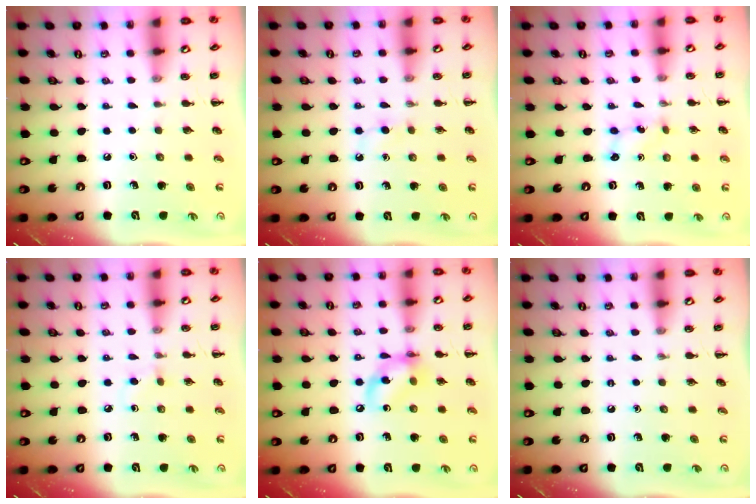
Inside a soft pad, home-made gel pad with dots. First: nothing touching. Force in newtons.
{"total": 2.7, "press": 2.5, "slide": 1.0}
{"total": 1.7, "press": 1.6, "slide": 0.6}
{"total": 2.7, "press": 2.5, "slide": 0.9}
{"total": 9.6, "press": 9.4, "slide": 1.8}
{"total": 0.0}